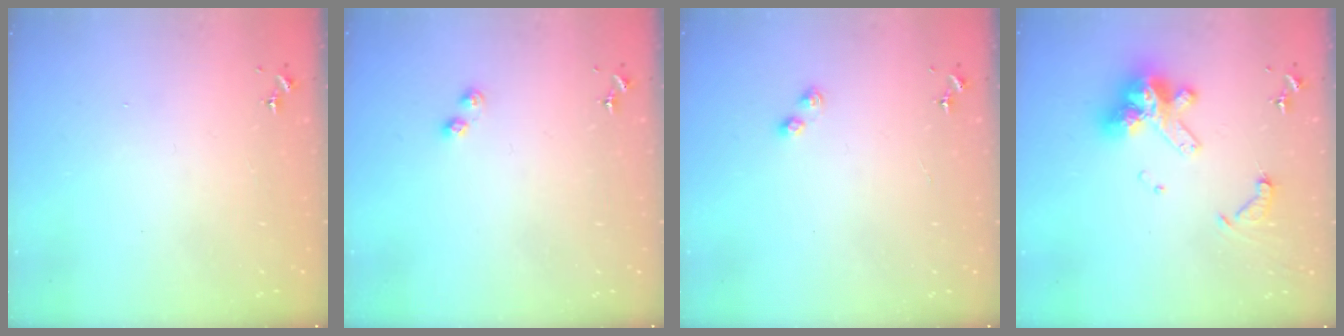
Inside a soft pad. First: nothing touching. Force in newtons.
{"total": 3.5, "press": 3.5, "slide": 0.5}
{"total": 2.8, "press": 2.8, "slide": 0.3}
{"total": 14.3, "press": 14.2, "slide": 1.7}